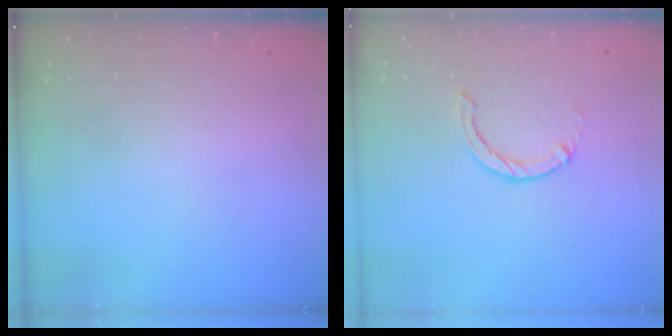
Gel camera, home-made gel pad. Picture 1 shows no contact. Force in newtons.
{"total": 0.6, "press": 0.6, "slide": 0.2}